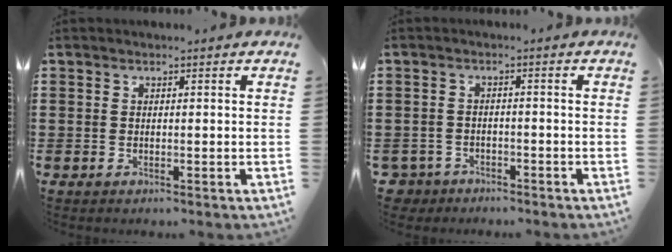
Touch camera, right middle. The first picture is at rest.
{"total": 2.8, "force": [-2.6, 0.8, -0.1], "torque": [-0.015, -0.007, -0.060]}